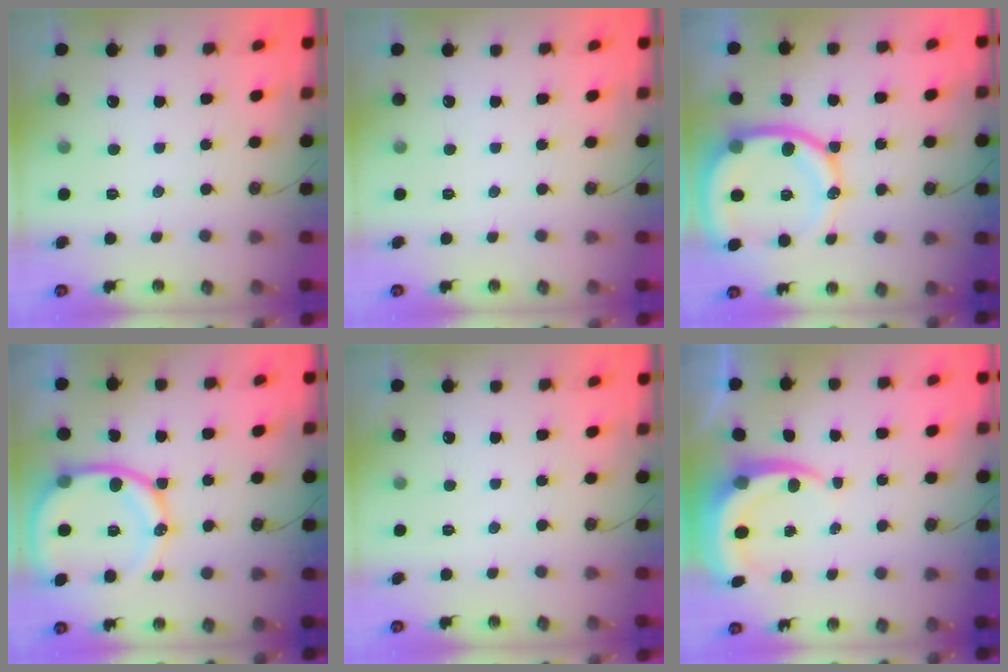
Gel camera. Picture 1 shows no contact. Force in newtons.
{"total": 0.0}
{"total": 16.9, "press": 16.8, "slide": 1.8}
{"total": 16.4, "press": 16.3, "slide": 1.8}
{"total": 0.0}
{"total": 5.9, "press": 5.9, "slide": 0.7}